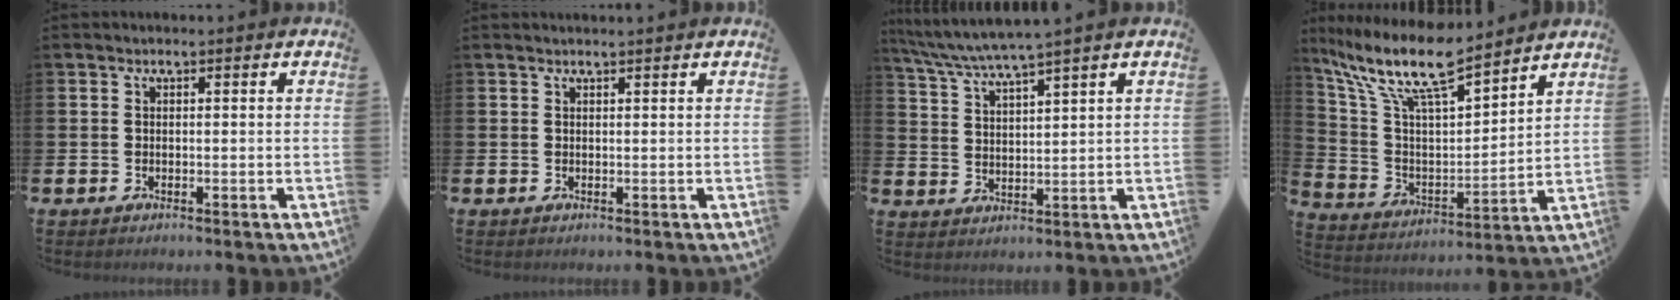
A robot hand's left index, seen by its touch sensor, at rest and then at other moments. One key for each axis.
{"total": 0.5, "fx": 0.5, "fy": -0.1, "fz": 0.1, "tx": 0.007, "ty": -0.004, "tz": 0.008}
{"total": 5.0, "fx": 4.5, "fy": -0.6, "fz": 1.9, "tx": -0.053, "ty": -0.026, "tz": 0.077}
{"total": 11.8, "fx": 10.1, "fy": 2.0, "fz": 5.8, "tx": -0.152, "ty": -0.056, "tz": 0.174}